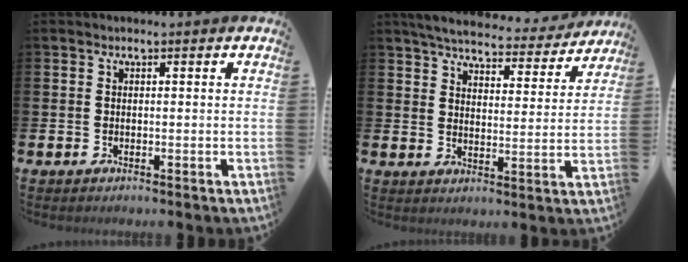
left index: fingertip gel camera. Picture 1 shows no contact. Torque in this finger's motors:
{"motor_torque": [0.55, -0.54, 0.27, 0.08]}